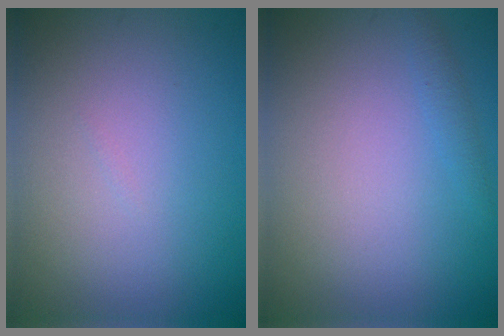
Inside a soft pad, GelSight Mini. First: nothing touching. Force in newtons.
{"total": 0.8, "press": 0.8, "slide": 0.2}